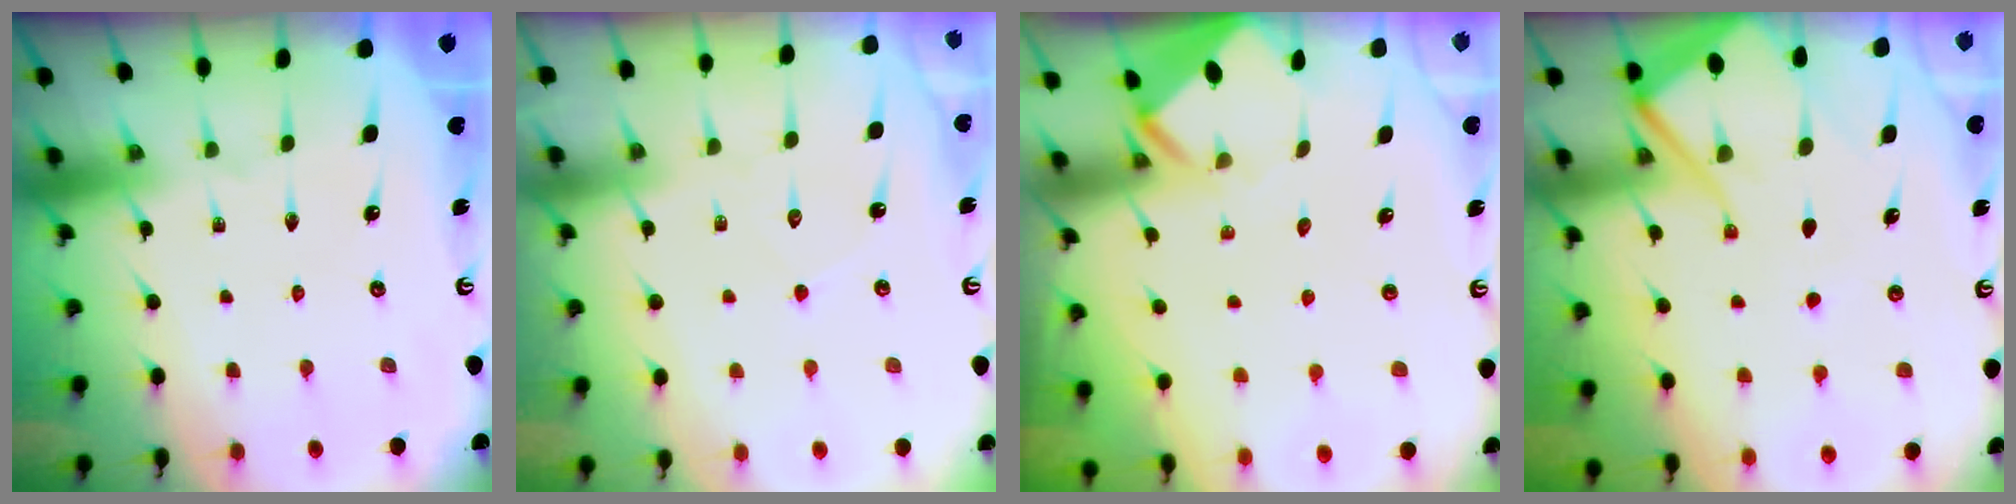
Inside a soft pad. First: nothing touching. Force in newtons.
{"total": 3.9, "press": 3.9, "slide": 0.3}
{"total": 3.5, "press": 3.5, "slide": 0.2}
{"total": 9.5, "press": 9.4, "slide": 1.2}